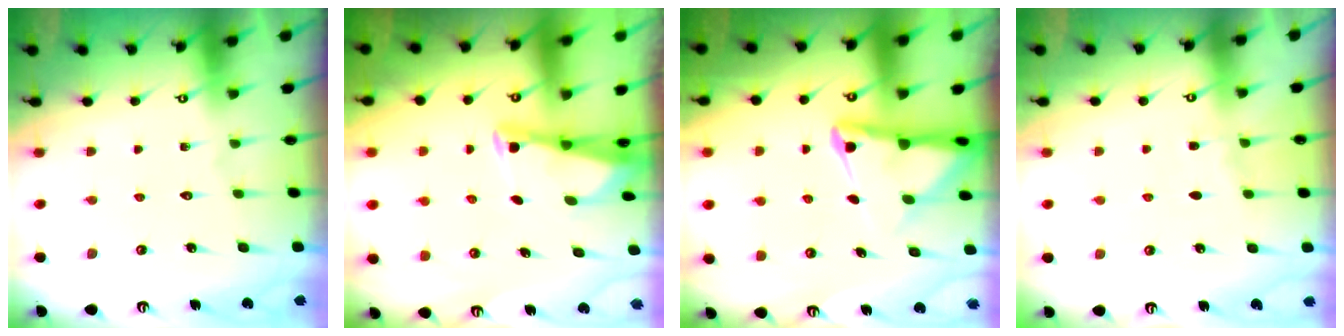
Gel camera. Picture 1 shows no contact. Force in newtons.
{"total": 2.9, "press": 2.8, "slide": 0.3}
{"total": 6.4, "press": 6.4, "slide": 0.9}
{"total": 2.9, "press": 2.9, "slide": 0.4}